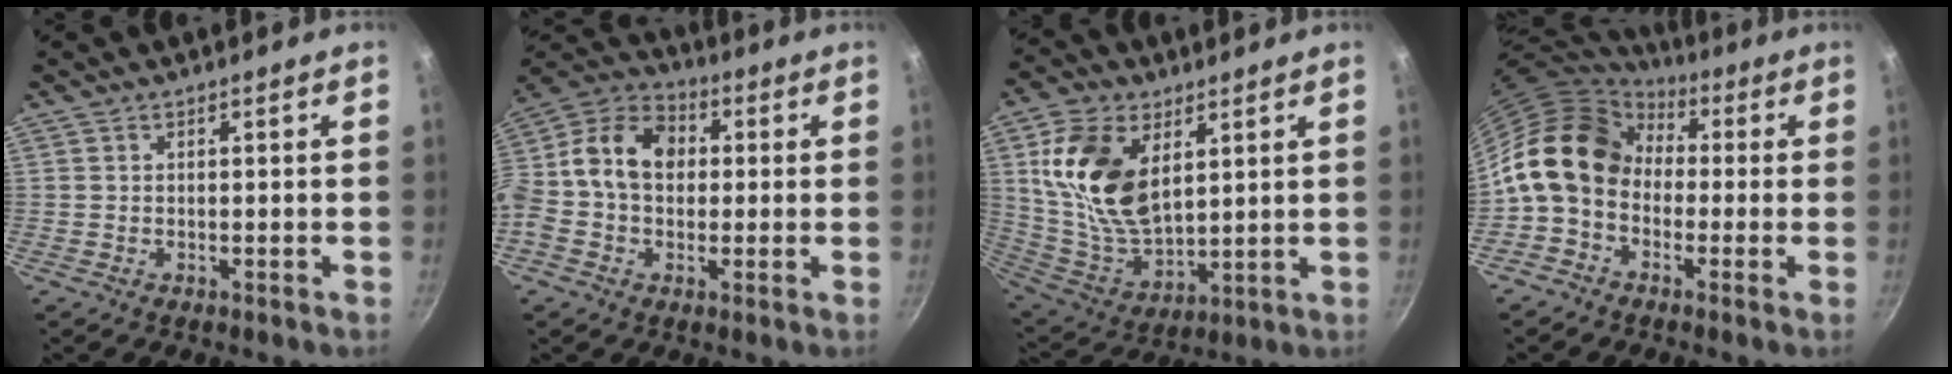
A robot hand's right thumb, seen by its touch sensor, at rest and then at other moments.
{"total": 15.2, "force": [1.0, 11.6, 9.8], "torque": [-0.150, 0.038, -0.008]}
{"total": 18.0, "force": [5.6, 10.9, 13.3], "torque": [-0.237, -0.030, 0.120]}
{"total": 14.5, "force": [0.7, 11.4, 9.0], "torque": [-0.130, 0.036, -0.010]}